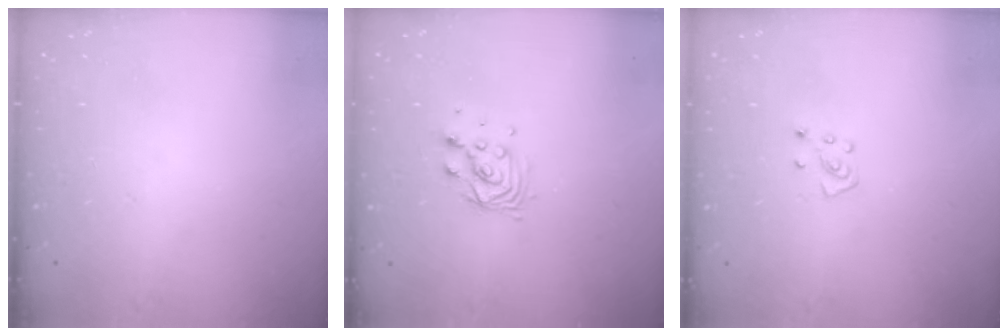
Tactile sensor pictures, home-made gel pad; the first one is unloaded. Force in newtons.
{"total": 7.0, "press": 7.0, "slide": 0.4}
{"total": 5.4, "press": 5.4, "slide": 0.6}